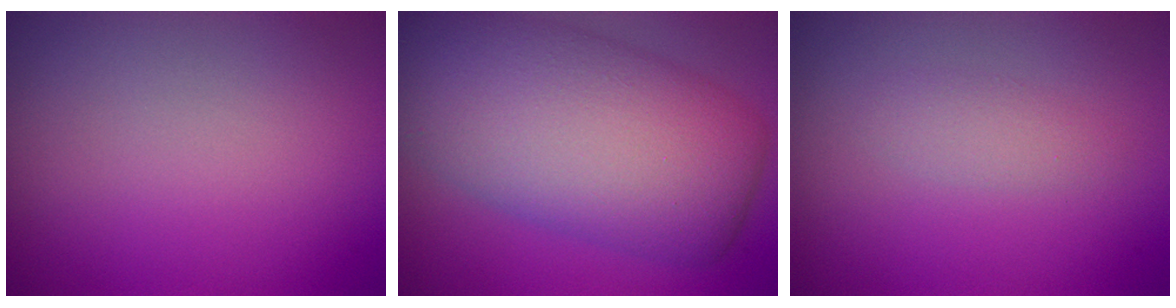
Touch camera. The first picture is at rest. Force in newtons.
{"total": 12.1, "press": 12.1, "slide": 0.4}
{"total": 1.4, "press": 1.4, "slide": 0.1}